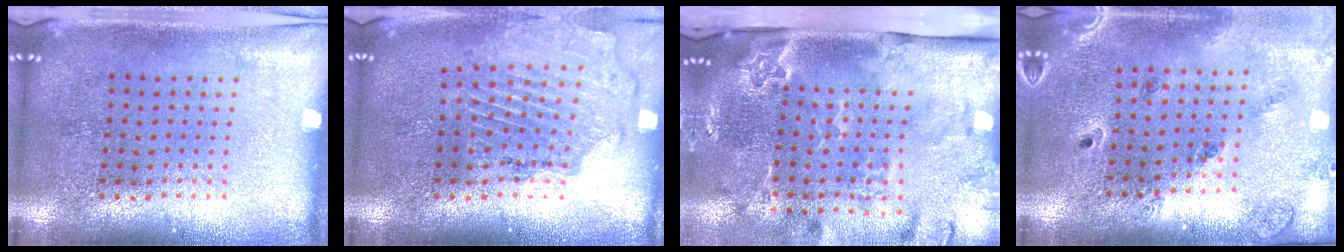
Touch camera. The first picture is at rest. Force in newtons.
{"total": 1.6, "press": 1.5, "slide": 0.3}
{"total": 3.4, "press": 2.5, "slide": 2.4}
{"total": 1.4, "press": 1.4, "slide": 0.3}